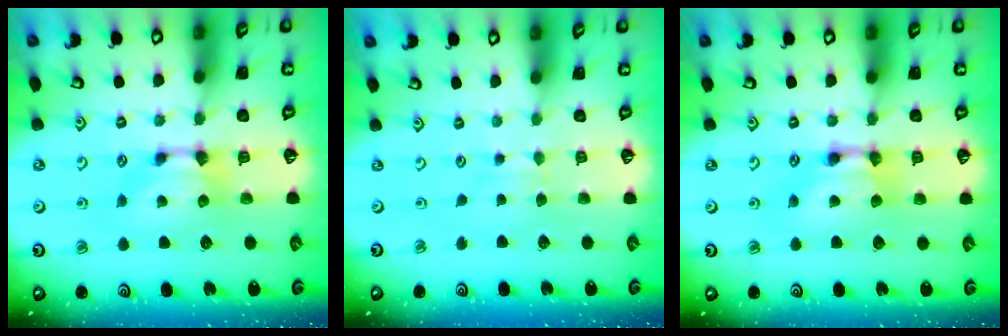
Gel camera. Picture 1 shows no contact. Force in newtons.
{"total": 2.9, "press": 2.8, "slide": 0.4}
{"total": 2.0, "press": 2.0, "slide": 0.1}